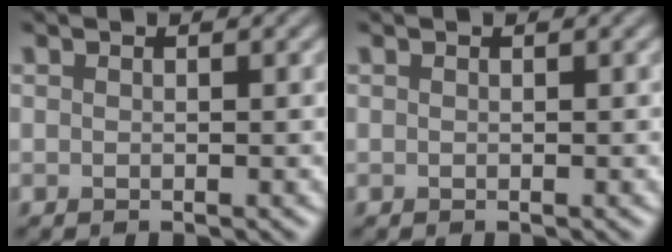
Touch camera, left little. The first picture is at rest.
{"total": 0.0}